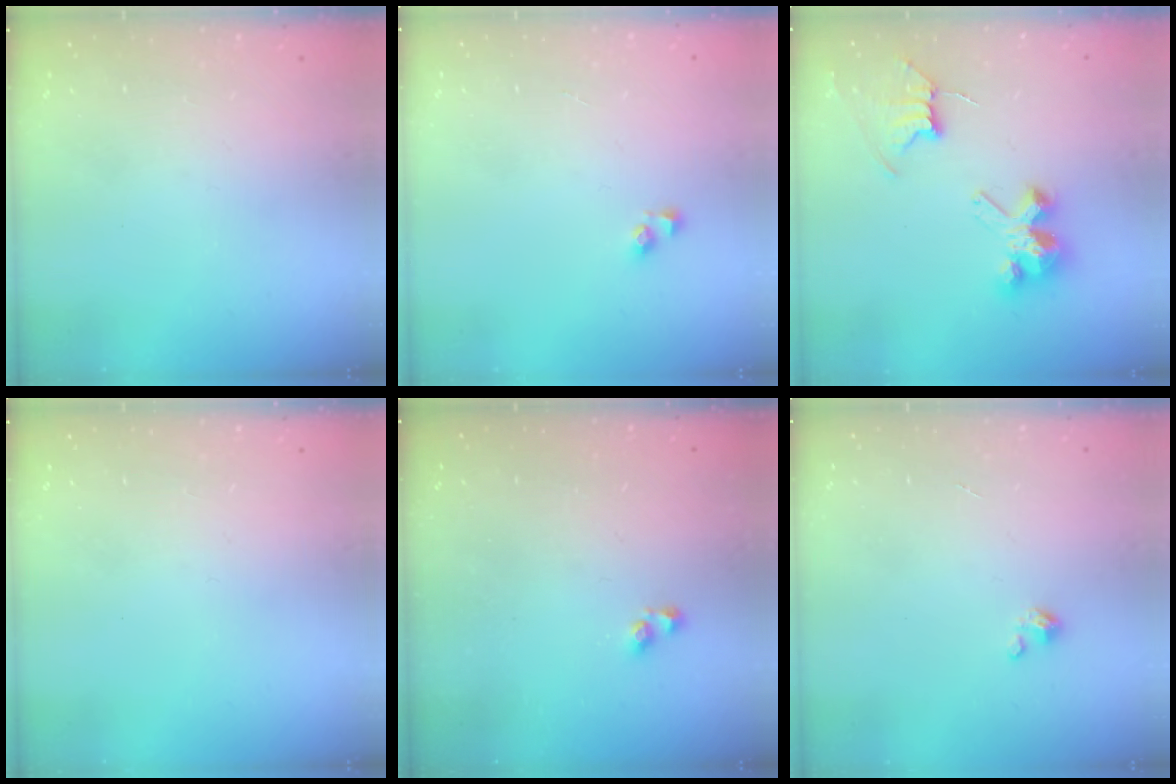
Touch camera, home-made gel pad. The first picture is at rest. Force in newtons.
{"total": 4.0, "press": 3.9, "slide": 0.5}
{"total": 7.9, "press": 7.8, "slide": 0.6}
{"total": 0.0}
{"total": 2.9, "press": 2.9, "slide": 0.6}
{"total": 1.4, "press": 1.4, "slide": 0.3}